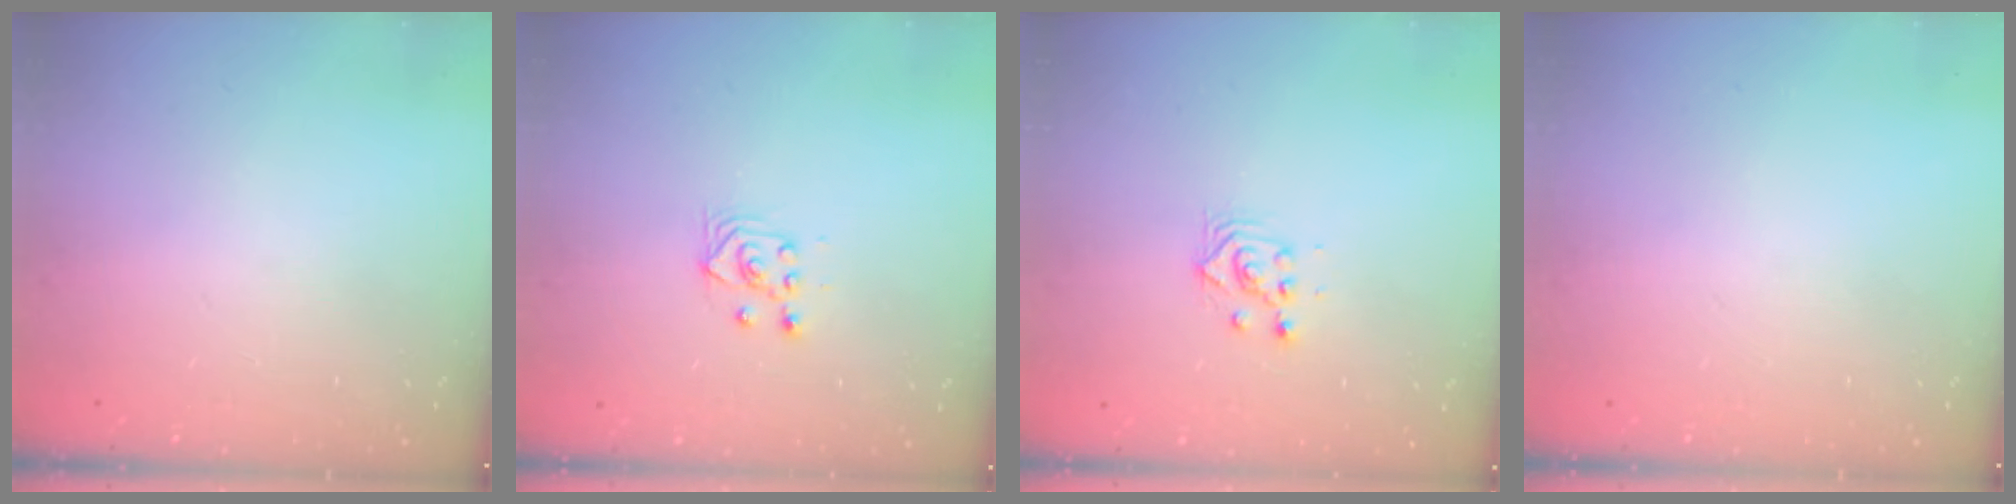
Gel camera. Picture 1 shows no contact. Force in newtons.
{"total": 3.6, "press": 3.2, "slide": 1.6}
{"total": 3.0, "press": 3.0, "slide": 0.1}
{"total": 0.0}